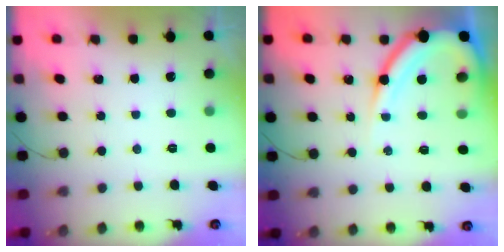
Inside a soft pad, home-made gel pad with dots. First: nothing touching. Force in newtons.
{"total": 13.0, "press": 13.0, "slide": 1.0}